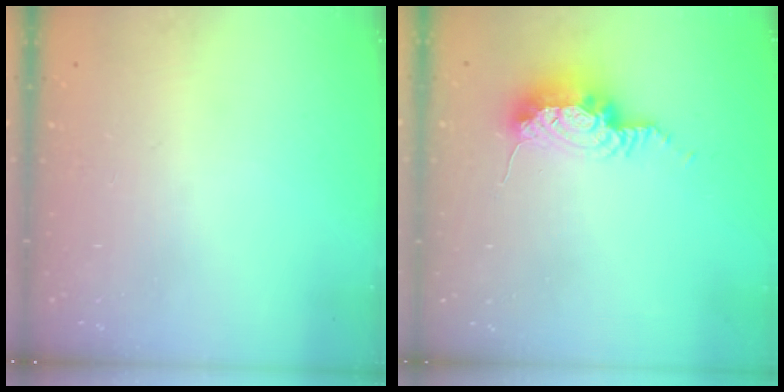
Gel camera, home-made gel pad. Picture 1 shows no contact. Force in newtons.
{"total": 14.5, "press": 10.5, "slide": 10.0}